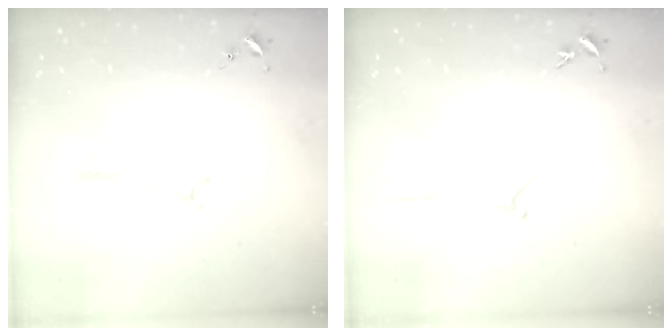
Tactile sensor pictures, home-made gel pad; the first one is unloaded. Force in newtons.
{"total": 0.0}